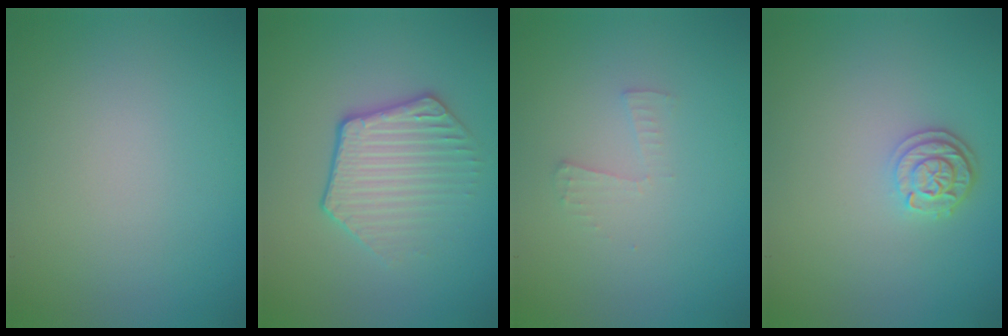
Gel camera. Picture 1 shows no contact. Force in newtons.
{"total": 3.6, "press": 3.2, "slide": 1.6}
{"total": 1.0, "press": 1.0, "slide": 0.0}
{"total": 2.4, "press": 2.1, "slide": 1.3}